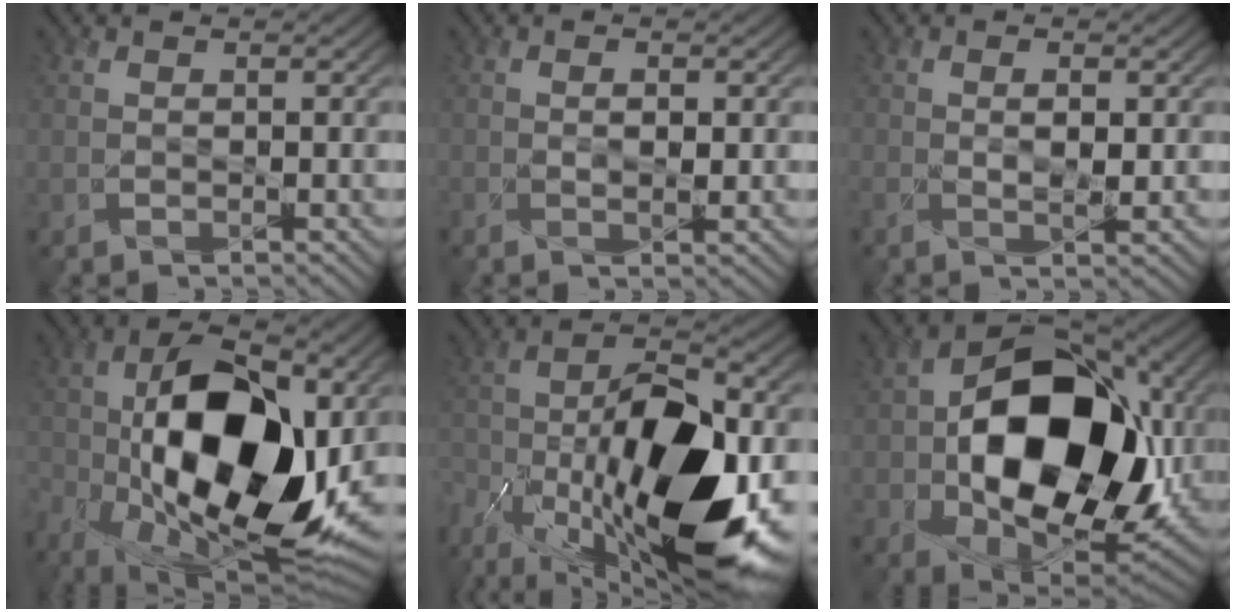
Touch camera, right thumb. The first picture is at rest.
{"total": 1.5, "force": [0.1, 0.5, 1.4], "torque": [-0.025, 0.002, 0.003]}
{"total": 2.1, "force": [0.2, 0.5, 2.0], "torque": [-0.041, 0.003, 0.004]}
{"total": 19.5, "force": [-2.5, 10.9, 16.0], "torque": [-0.291, -0.015, -0.037]}
{"total": 18.2, "force": [-7.8, 8.2, 14.2], "torque": [-0.268, -0.021, -0.132]}
{"total": 17.8, "force": [-0.7, 12.3, 12.9], "torque": [-0.213, -0.021, -0.001]}